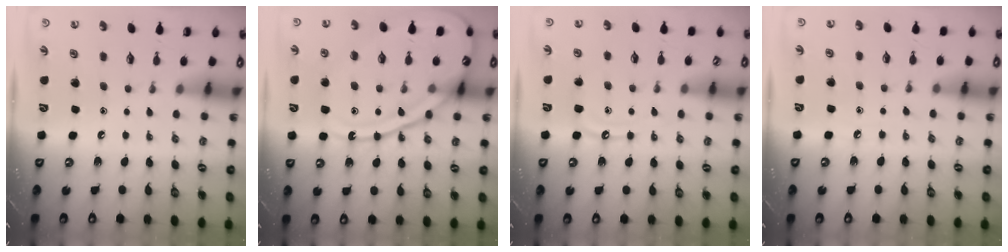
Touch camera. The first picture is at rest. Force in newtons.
{"total": 16.0, "press": 15.9, "slide": 1.6}
{"total": 8.0, "press": 7.9, "slide": 0.9}
{"total": 5.2, "press": 5.2, "slide": 0.6}